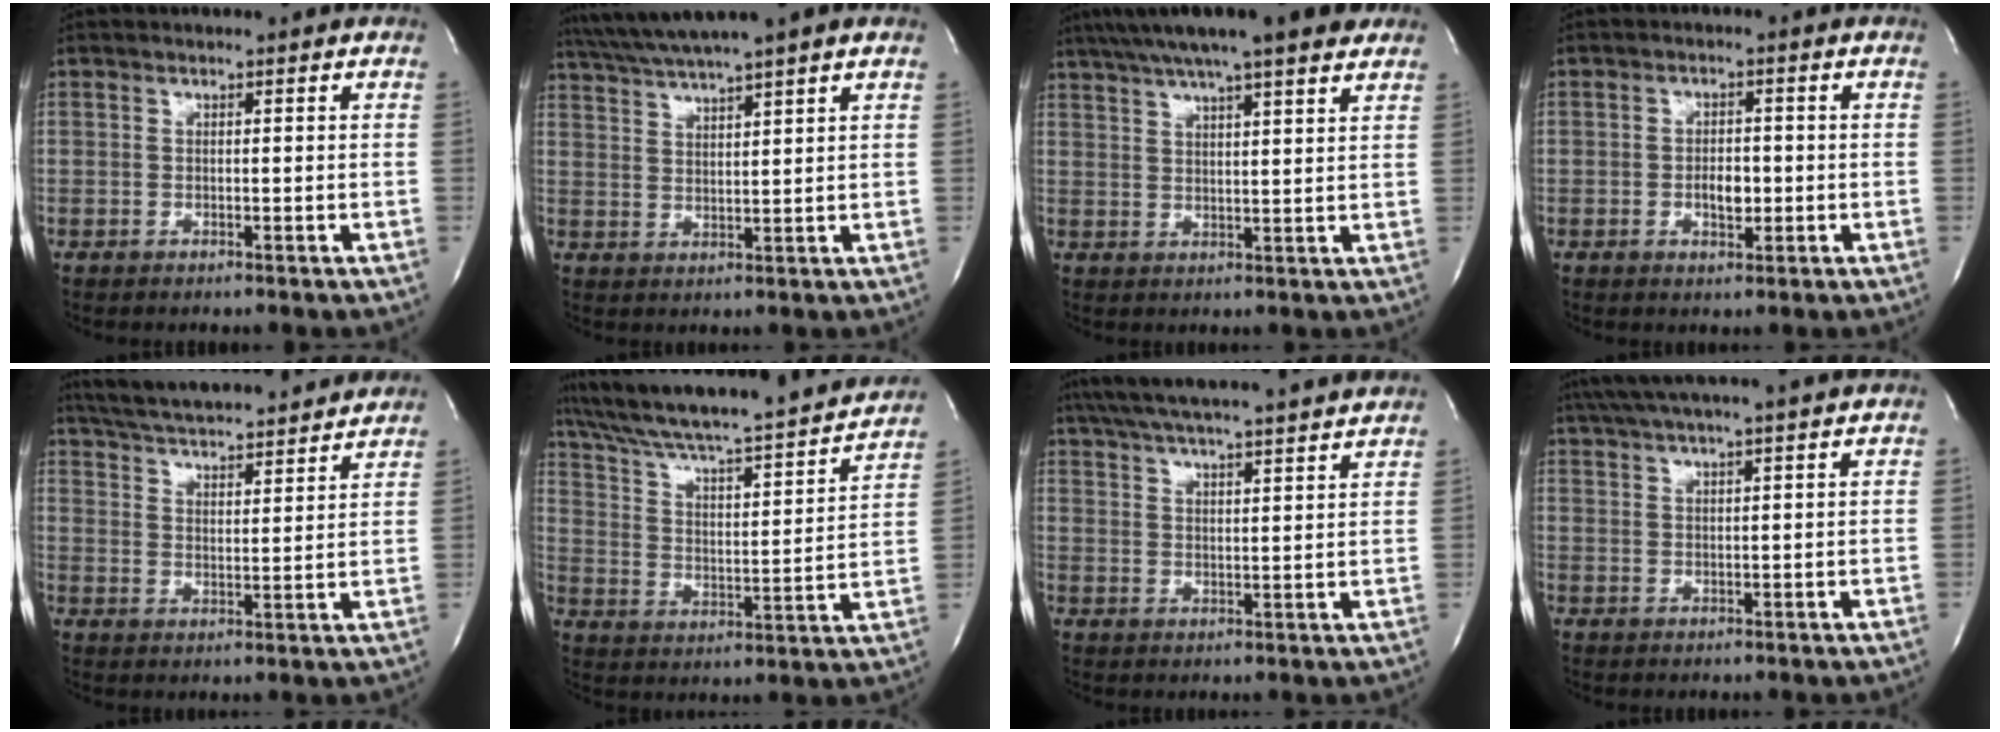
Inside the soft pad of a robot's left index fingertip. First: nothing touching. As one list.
[{"total": 9.8, "force": [8.1, -0.7, 5.5], "torque": [-0.102, 0.030, 0.127]}, {"total": 17.1, "force": [13.6, 1.9, 10.3], "torque": [-0.178, 0.036, 0.191]}, {"total": 3.1, "force": [-0.8, 1.6, 2.6], "torque": [-0.039, 0.000, -0.011]}, {"total": 20.2, "force": [18.5, 2.1, 7.9], "torque": [-0.139, 0.018, 0.266]}, {"total": 25.8, "force": [22.9, 1.8, 11.6], "torque": [-0.199, -0.030, 0.328]}, {"total": 21.4, "force": [19.1, 0.6, 9.5], "torque": [-0.171, 0.014, 0.266]}, {"total": 10.7, "force": [9.2, -1.5, 5.3], "torque": [-0.096, 0.018, 0.129]}]